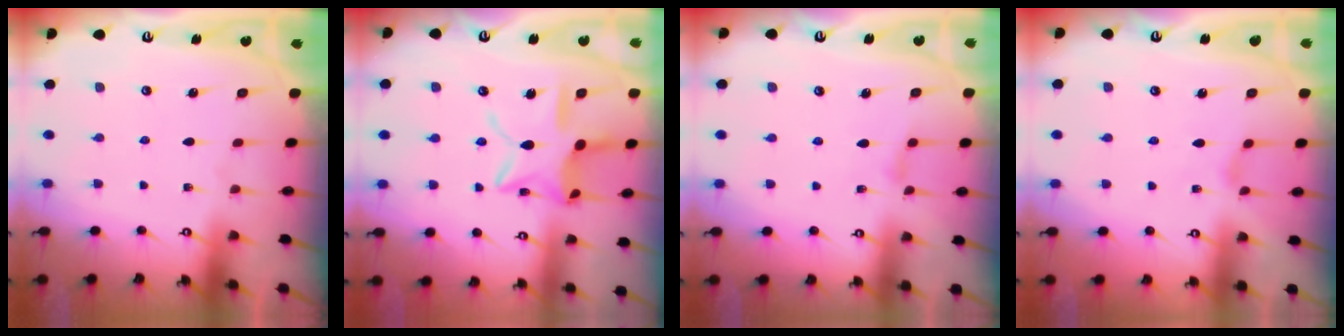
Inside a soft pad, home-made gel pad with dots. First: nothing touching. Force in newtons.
{"total": 14.0, "press": 14.0, "slide": 0.9}
{"total": 2.4, "press": 2.3, "slide": 0.5}
{"total": 0.0}